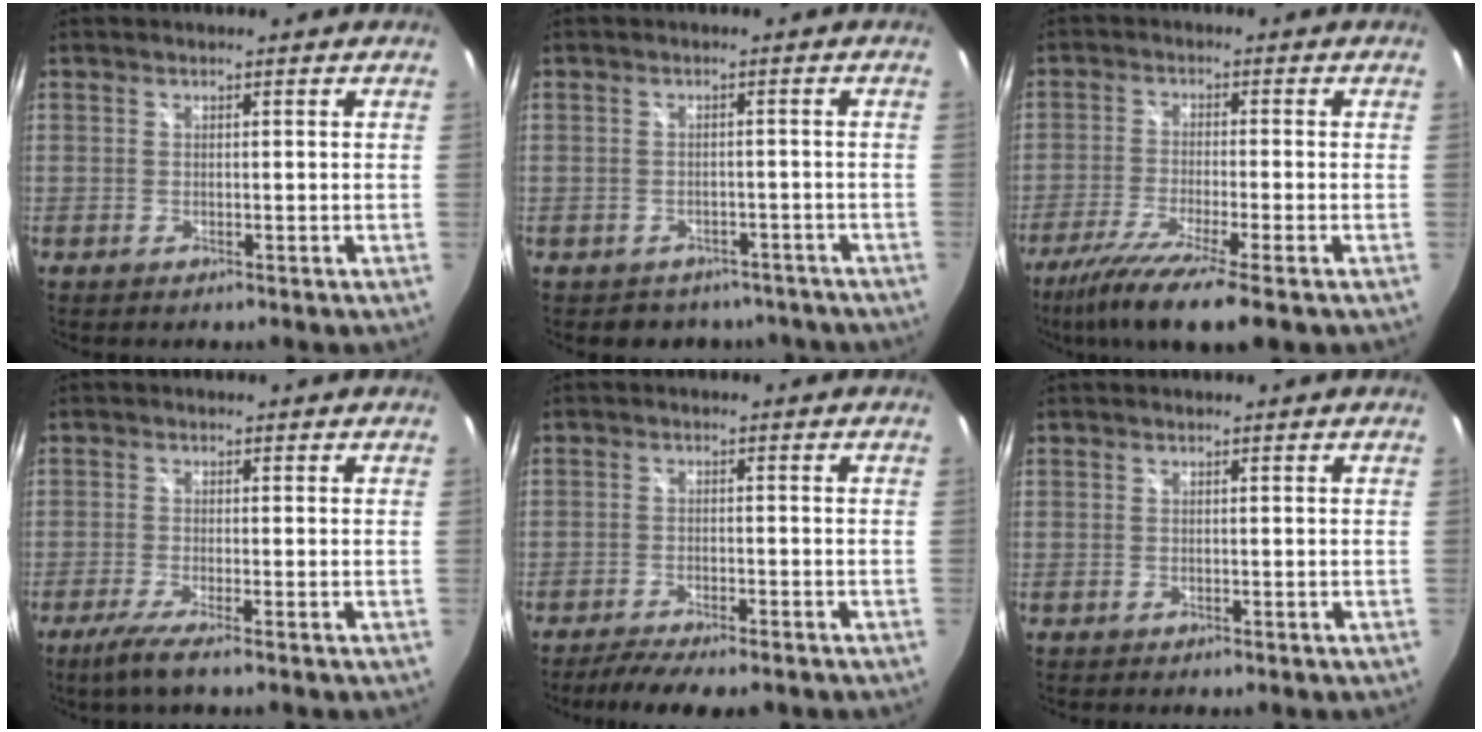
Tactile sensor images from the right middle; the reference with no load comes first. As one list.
[{"total": 7.6, "force": [-5.9, 4.4, 1.7], "torque": [-0.035, 0.005, -0.068]}, {"total": 11.9, "force": [-8.6, 0.4, 8.2], "torque": [-0.177, -0.046, -0.151]}, {"total": 4.1, "force": [-2.7, -0.5, 3.1], "torque": [-0.077, -0.013, -0.055]}, {"total": 7.2, "force": [-5.9, 1.2, 3.8], "torque": [-0.090, -0.019, -0.096]}, {"total": 0.0}]